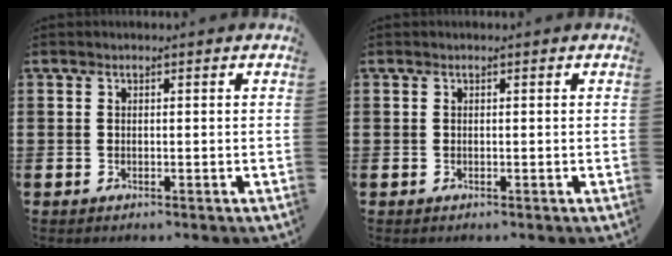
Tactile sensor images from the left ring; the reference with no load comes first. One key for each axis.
{"total": 0.0}